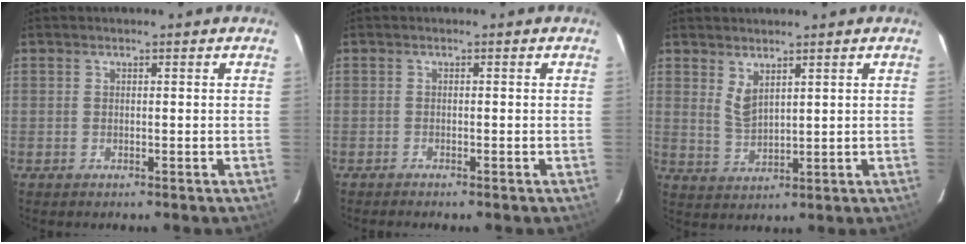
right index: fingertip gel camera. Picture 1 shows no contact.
{"total": 0.9, "force": [-0.8, -0.1, 0.3], "torque": [-0.008, -0.003, -0.013]}
{"total": 3.6, "force": [2.7, 1.1, 2.1], "torque": [-0.040, -0.006, 0.055]}